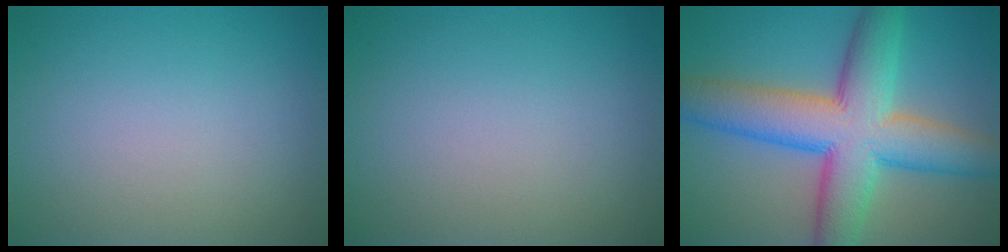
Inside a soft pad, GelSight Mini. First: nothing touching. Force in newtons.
{"total": 0.0}
{"total": 11.2, "press": 11.2, "slide": 0.5}